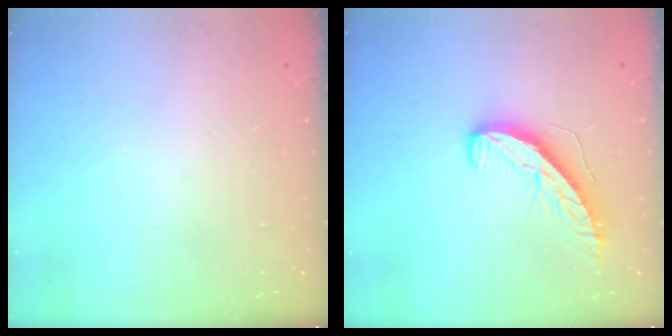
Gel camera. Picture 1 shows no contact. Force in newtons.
{"total": 9.3, "press": 9.3, "slide": 0.2}